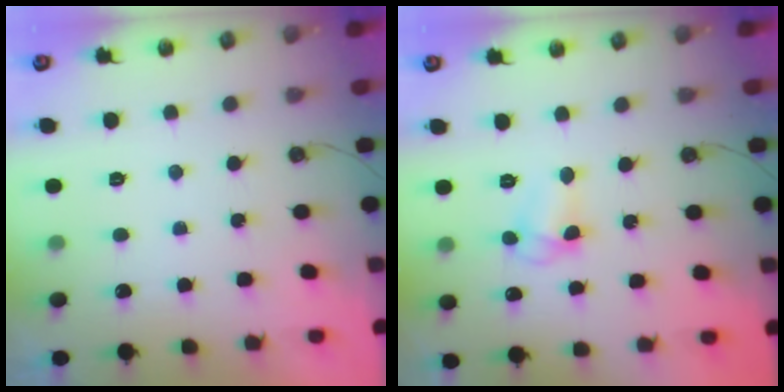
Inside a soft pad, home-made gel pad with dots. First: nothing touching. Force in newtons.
{"total": 5.8, "press": 5.7, "slide": 0.6}